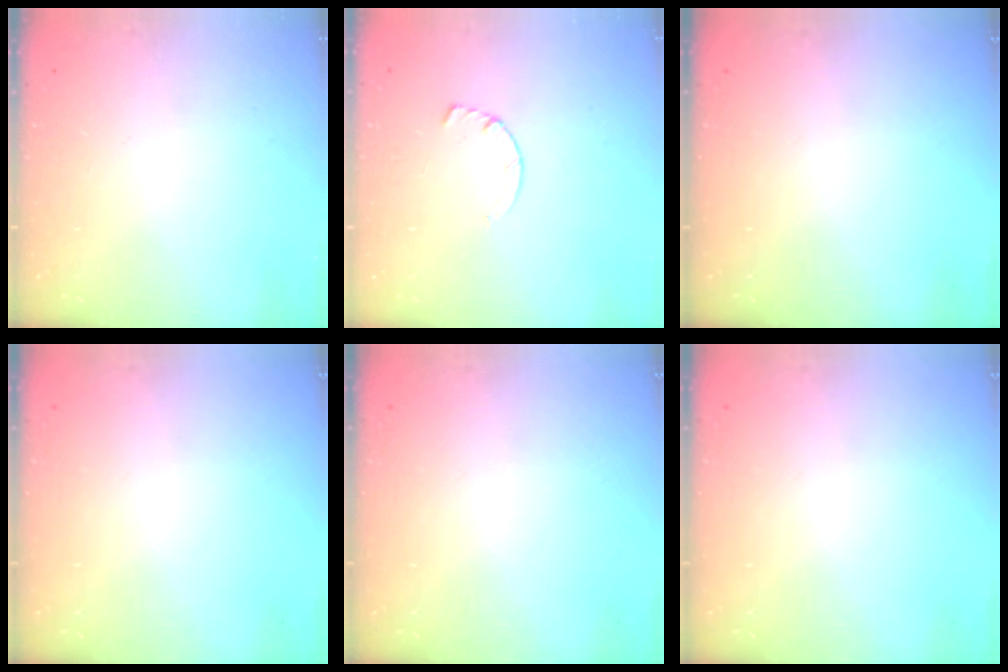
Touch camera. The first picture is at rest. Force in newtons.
{"total": 2.9, "press": 2.9, "slide": 0.4}
{"total": 0.0}
{"total": 0.0}
{"total": 0.0}
{"total": 0.0}